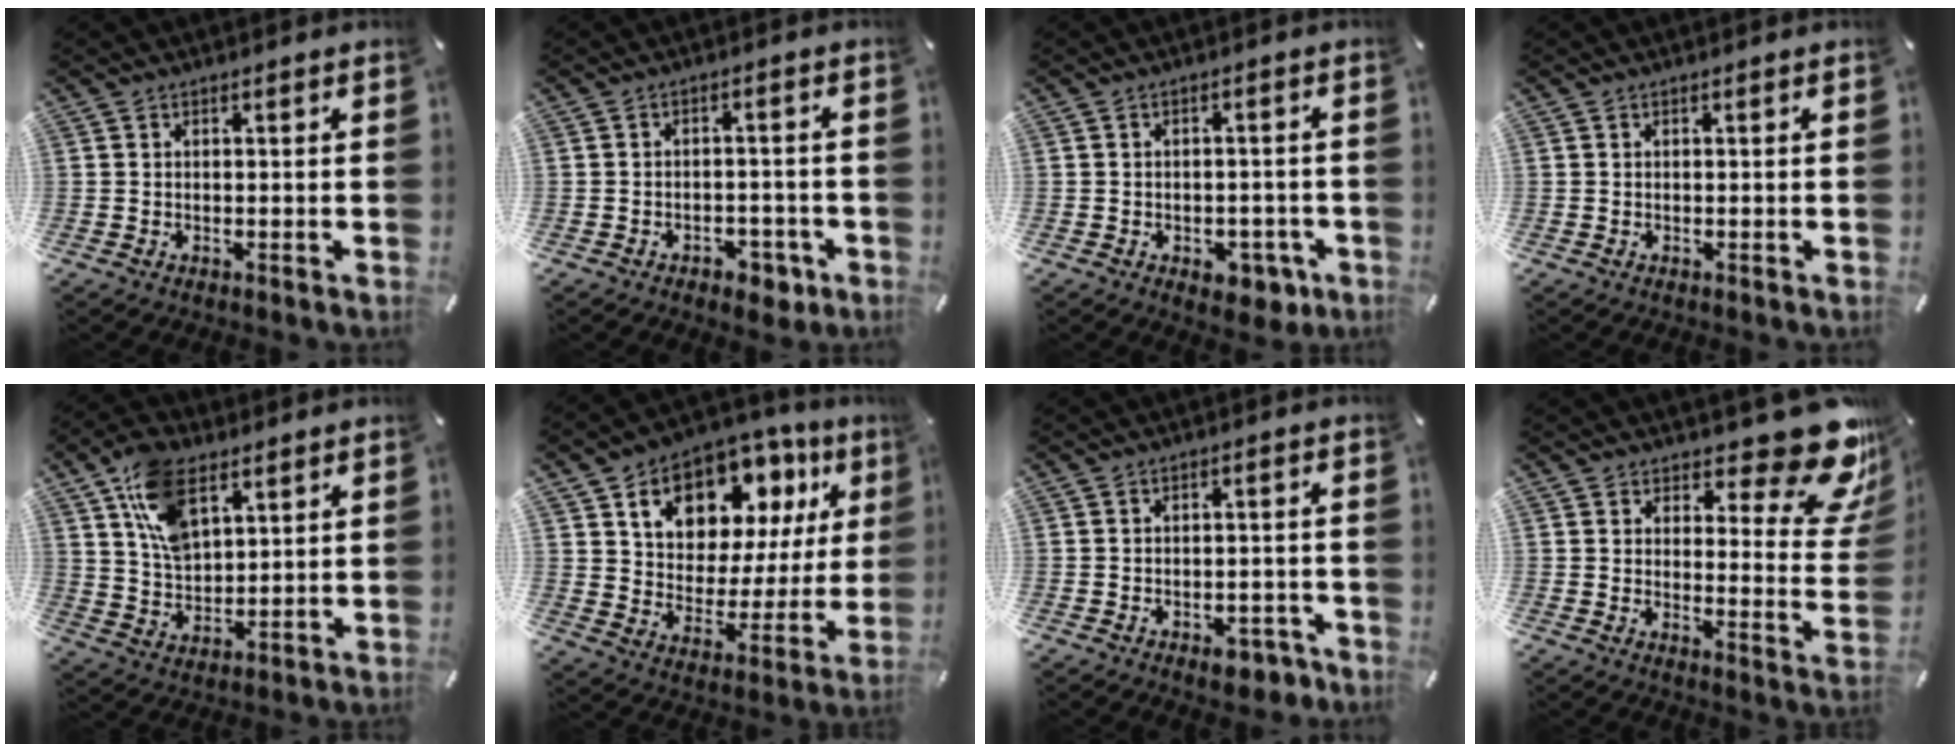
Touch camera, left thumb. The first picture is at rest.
{"total": 4.6, "force": [-2.9, 2.9, 2.0], "torque": [-0.027, 0.018, -0.050]}
{"total": 6.3, "force": [-2.7, 4.0, 4.1], "torque": [-0.050, 0.017, -0.043]}
{"total": 0.0}
{"total": 12.2, "force": [6.2, 7.2, 7.6], "torque": [-0.160, -0.012, 0.115]}
{"total": 13.8, "force": [8.7, 9.0, 5.9], "torque": [-0.104, -0.056, 0.153]}
{"total": 5.1, "force": [-3.2, 2.7, 2.9], "torque": [-0.039, 0.024, -0.055]}
{"total": 16.3, "force": [11.2, 6.3, 10.1], "torque": [-0.121, -0.090, 0.190]}